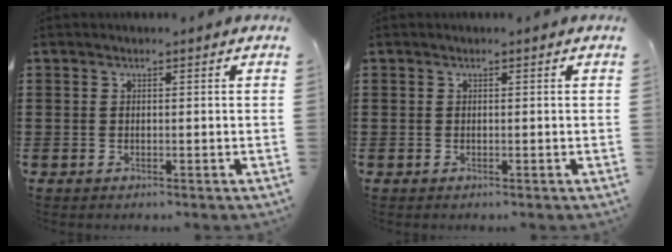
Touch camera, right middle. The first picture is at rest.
{"total": 0.0}